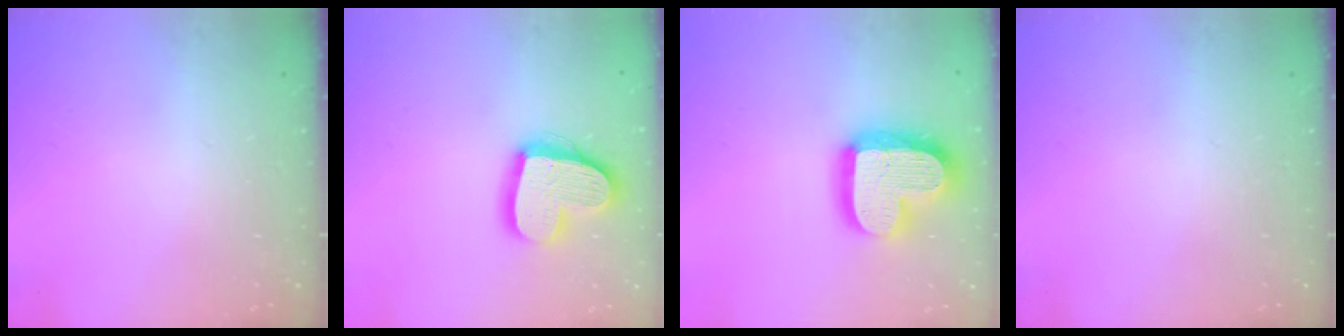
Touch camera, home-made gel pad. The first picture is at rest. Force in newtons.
{"total": 18.1, "press": 18.0, "slide": 1.8}
{"total": 20.7, "press": 20.7, "slide": 1.7}
{"total": 0.0}